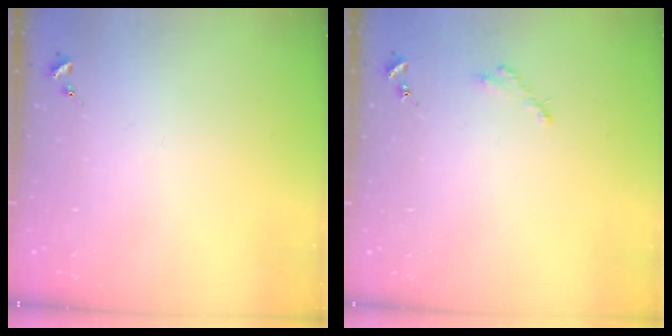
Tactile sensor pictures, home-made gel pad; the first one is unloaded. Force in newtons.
{"total": 2.5, "press": 2.5, "slide": 0.2}